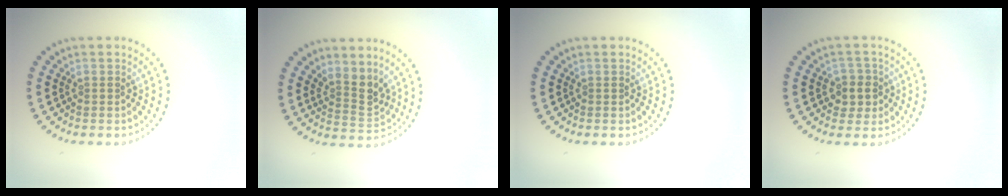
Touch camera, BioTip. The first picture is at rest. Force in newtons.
{"total": 2.8, "press": 2.1, "slide": 1.9}
{"total": 0.0}
{"total": 2.3, "press": 2.1, "slide": 0.9}